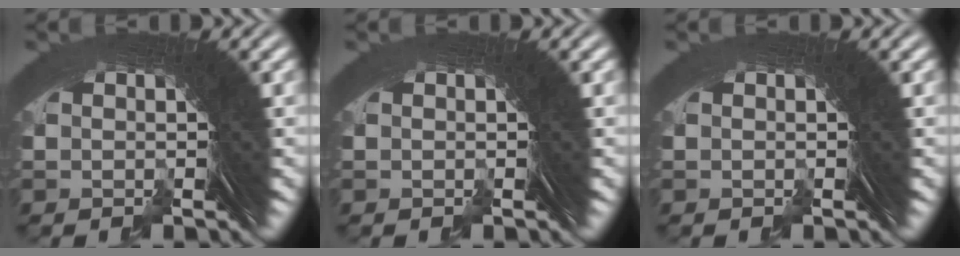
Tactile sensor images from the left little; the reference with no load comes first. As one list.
[{"total": 0.0}, {"total": 0.0}]